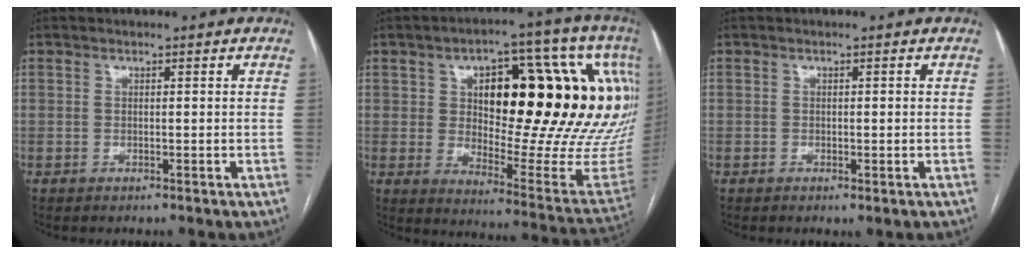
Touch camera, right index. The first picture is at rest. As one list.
[{"total": 33.3, "force": [8.1, 10.1, 30.7], "torque": [-0.339, 0.068, 0.149]}, {"total": 0.9, "force": [-0.2, 0.5, 0.7], "torque": [-0.012, -0.003, 0.000]}]